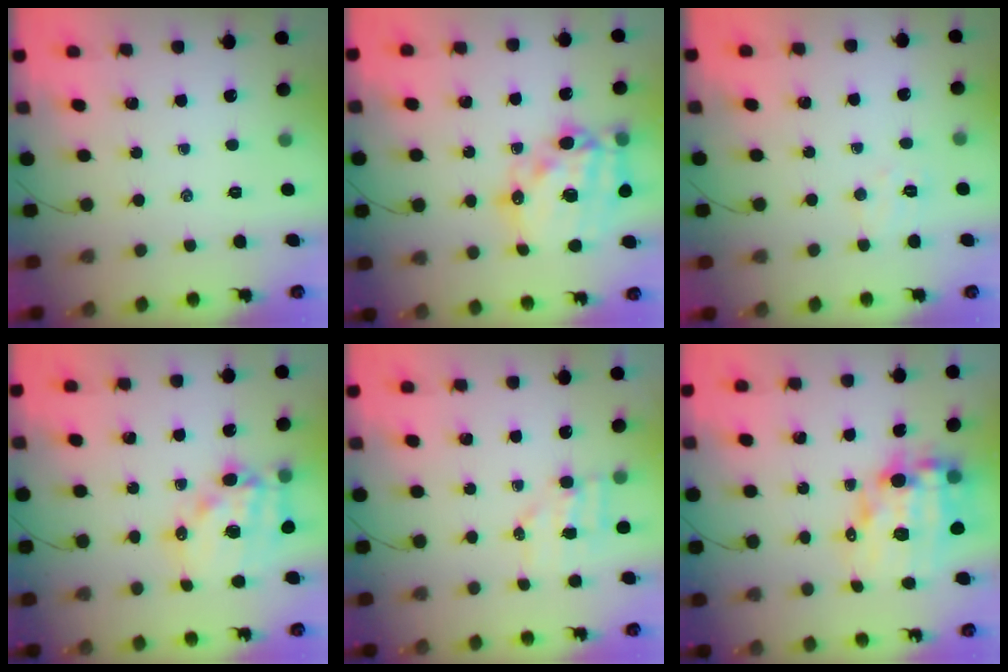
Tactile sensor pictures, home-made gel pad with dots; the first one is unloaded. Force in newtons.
{"total": 20.8, "press": 20.3, "slide": 4.6}
{"total": 5.7, "press": 5.6, "slide": 1.2}
{"total": 14.9, "press": 14.5, "slide": 3.4}
{"total": 4.9, "press": 4.8, "slide": 0.7}
{"total": 13.4, "press": 13.0, "slide": 3.4}